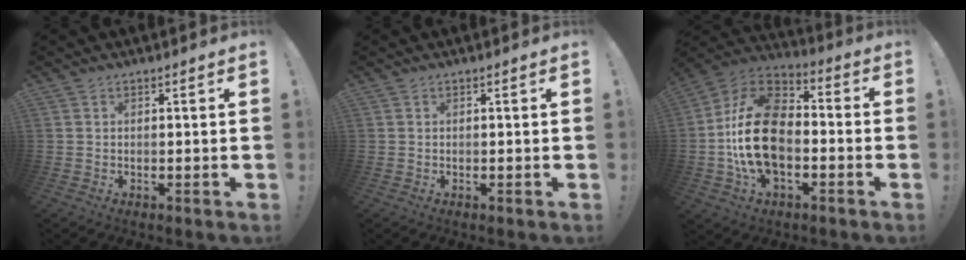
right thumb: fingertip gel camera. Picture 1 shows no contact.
{"total": 0.0}
{"total": 22.0, "force": [-3.5, 14.1, 16.4], "torque": [-0.308, 0.043, -0.050]}